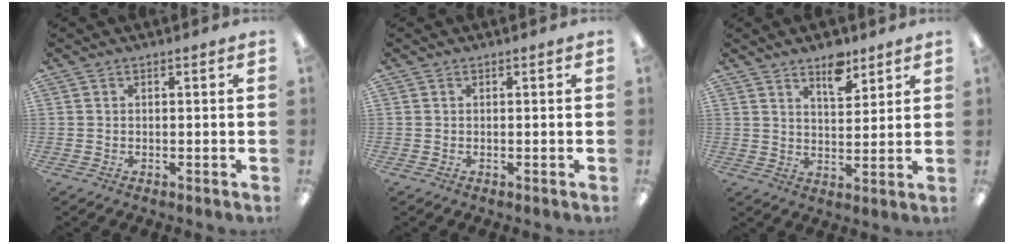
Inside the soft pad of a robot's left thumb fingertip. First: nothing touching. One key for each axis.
{"total": 0.0}
{"total": 7.8, "fx": 5.6, "fy": 3.6, "fz": 3.9, "tx": -0.044, "ty": -0.033, "tz": 0.095}